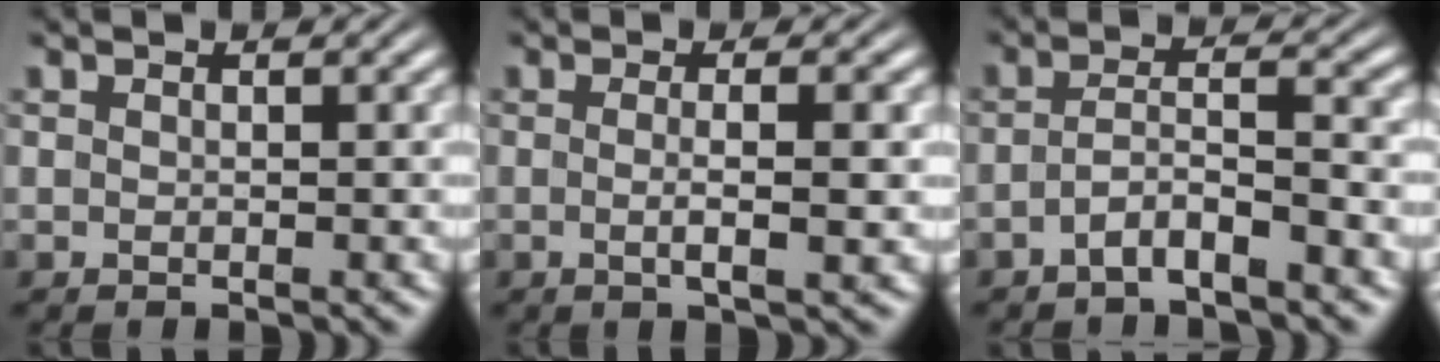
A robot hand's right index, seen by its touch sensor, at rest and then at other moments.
{"total": 2.3, "force": [-0.5, -0.3, 2.2], "torque": [-0.034, -0.005, -0.005]}
{"total": 3.0, "force": [-2.2, 0.7, 1.9], "torque": [-0.026, -0.001, -0.039]}